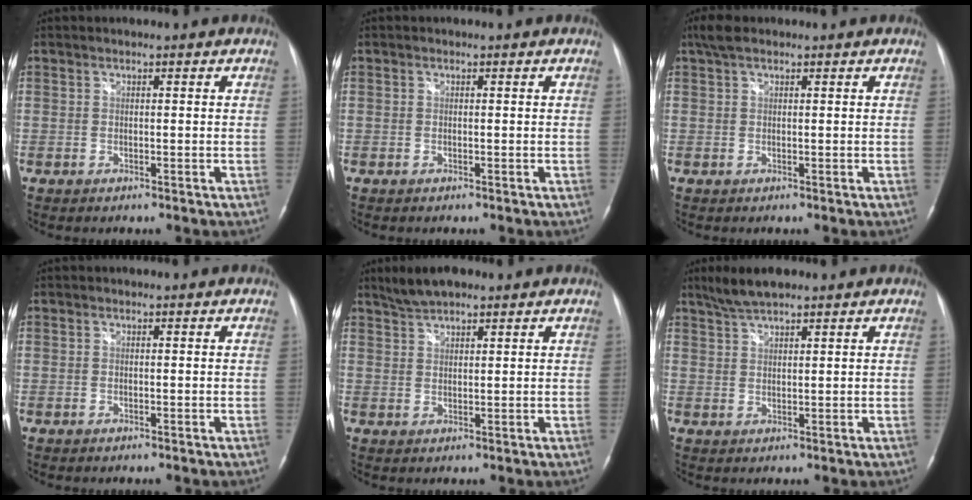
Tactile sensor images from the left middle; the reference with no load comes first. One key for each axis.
{"total": 0.0}
{"total": 2.8, "fx": 2.0, "fy": 1.1, "fz": 1.7, "tx": -0.037, "ty": 0.022, "tz": 0.040}
{"total": 0.0}
{"total": 4.6, "fx": 3.8, "fy": 1.2, "fz": 2.3, "tx": -0.054, "ty": 0.016, "tz": 0.073}
{"total": 4.9, "fx": 4.0, "fy": 1.0, "fz": 2.7, "tx": -0.060, "ty": 0.015, "tz": 0.078}